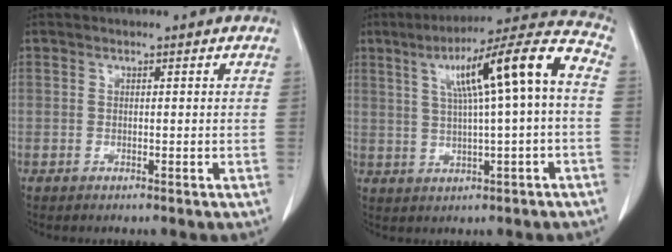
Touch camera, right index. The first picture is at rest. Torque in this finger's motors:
{"motor_torque": [1.14, 0.69, 0.54, 0.13]}